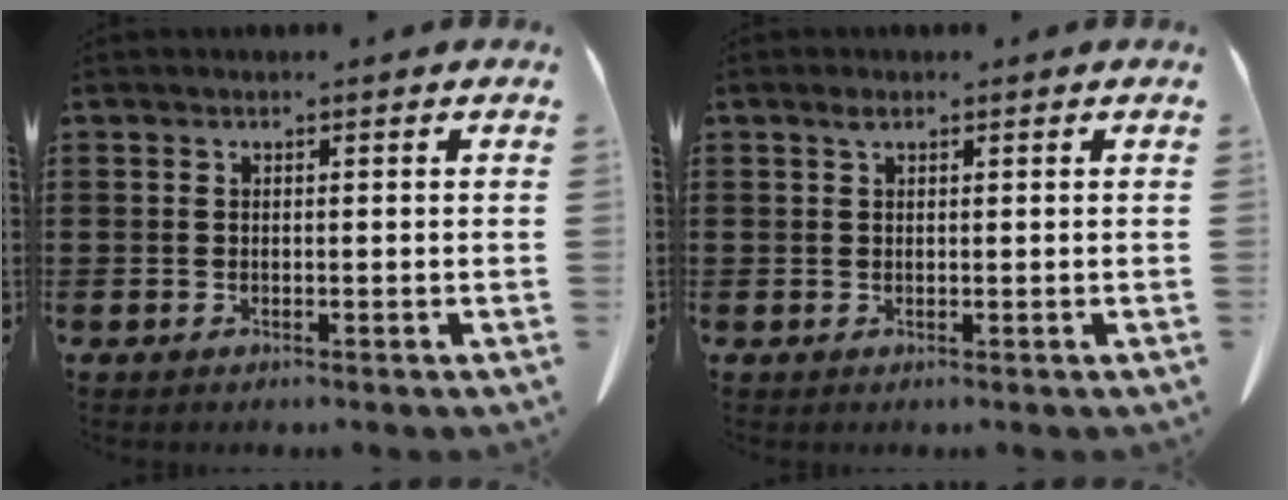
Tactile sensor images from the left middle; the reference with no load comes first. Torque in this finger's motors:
{"motor_torque": [0.86, 0.64, -0.02, 0.02]}